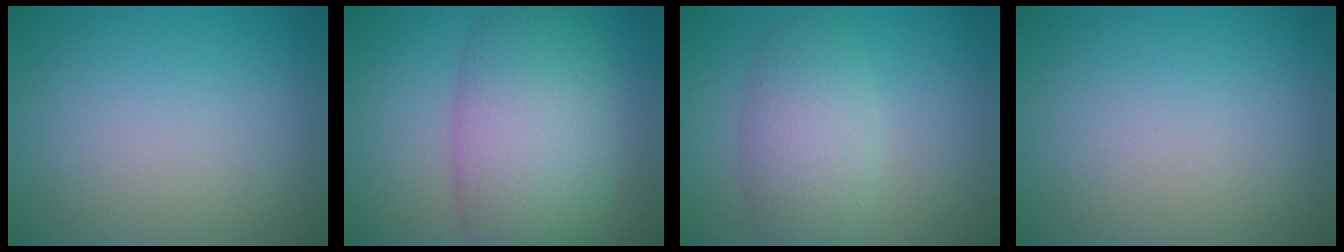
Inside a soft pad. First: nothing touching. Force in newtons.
{"total": 9.0, "press": 9.0, "slide": 0.5}
{"total": 4.4, "press": 4.4, "slide": 0.1}
{"total": 0.0}